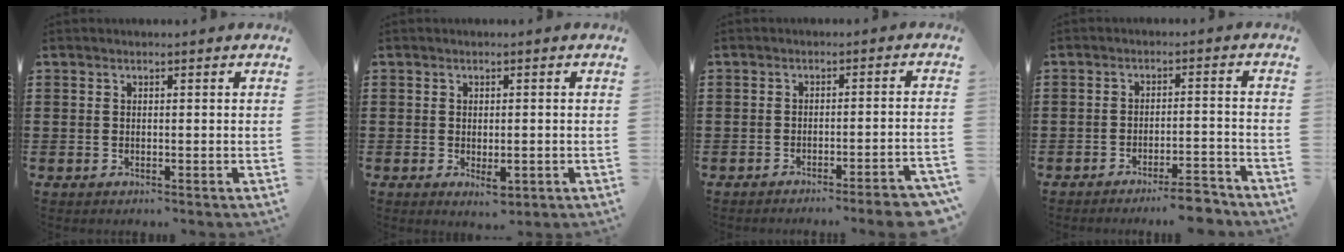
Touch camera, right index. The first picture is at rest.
{"total": 2.3, "force": [-0.7, 1.3, 1.8], "torque": [-0.032, 0.003, -0.012]}
{"total": 3.6, "force": [-3.1, -0.4, 1.8], "torque": [-0.029, -0.010, -0.059]}
{"total": 4.8, "force": [-4.4, 0.1, 2.1], "torque": [-0.033, -0.003, -0.082]}